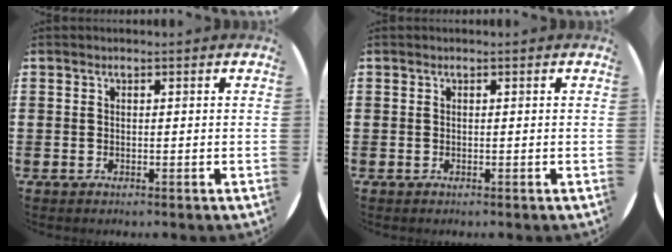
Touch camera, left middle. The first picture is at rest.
{"total": 0.0}